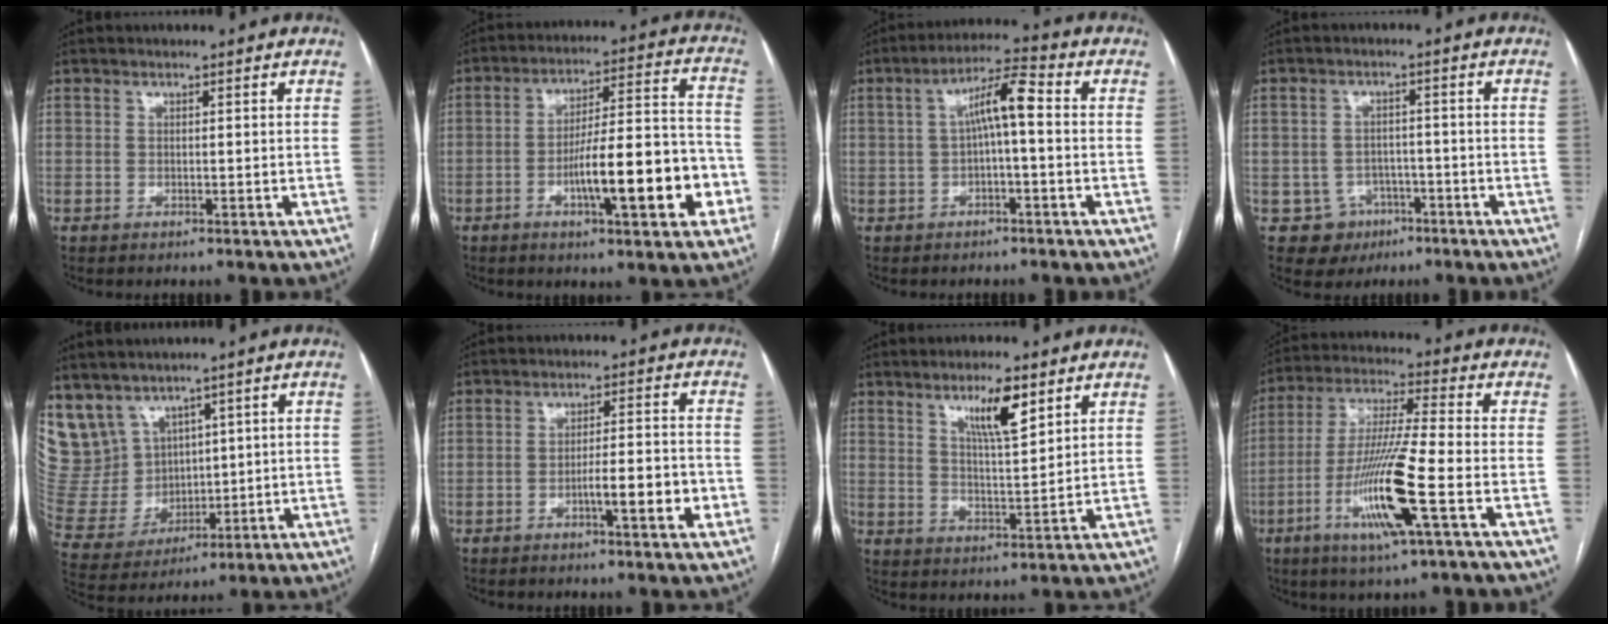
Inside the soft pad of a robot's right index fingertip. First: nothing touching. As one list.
[{"total": 15.7, "force": [-5.2, 3.1, 14.5], "torque": [-0.219, 0.023, -0.073]}, {"total": 6.6, "force": [0.3, 1.0, 6.5], "torque": [-0.112, 0.029, 0.004]}, {"total": 5.5, "force": [-2.4, 4.9, 0.3], "torque": [0.003, 0.015, -0.030]}, {"total": 11.7, "force": [8.0, 8.2, 2.3], "torque": [-0.075, 0.039, 0.191]}, {"total": 6.5, "force": [-2.4, 0.7, 6.1], "torque": [-0.090, 0.008, -0.032]}, {"total": 7.3, "force": [4.3, 1.0, 5.8], "torque": [-0.102, -0.005, 0.076]}, {"total": 13.9, "force": [-5.0, -0.2, 13.0], "torque": [-0.262, -0.014, -0.096]}]